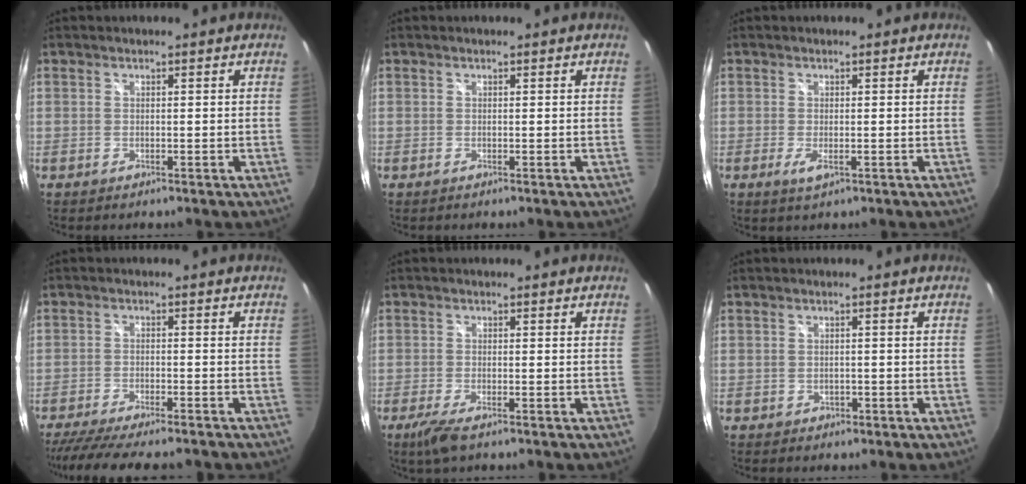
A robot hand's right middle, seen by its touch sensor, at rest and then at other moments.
{"total": 0.0}
{"total": 2.3, "force": [-0.8, 0.8, 2.0], "torque": [-0.037, -0.006, -0.009]}
{"total": 13.6, "force": [-11.6, 2.1, 6.7], "torque": [-0.142, -0.032, -0.179]}
{"total": 4.2, "force": [-2.7, 0.9, 3.1], "torque": [-0.071, -0.016, -0.051]}
{"total": 1.6, "force": [-0.6, 1.4, 0.5], "torque": [-0.007, 0.000, -0.004]}